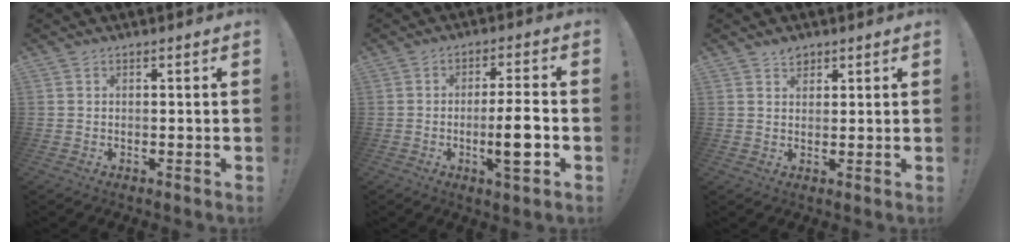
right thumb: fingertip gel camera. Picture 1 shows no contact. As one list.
[{"total": 9.2, "force": [-2.4, 1.3, 8.8], "torque": [-0.130, -0.002, -0.045]}, {"total": 2.8, "force": [2.2, 1.7, 0.6], "torque": [0.007, -0.012, 0.036]}]